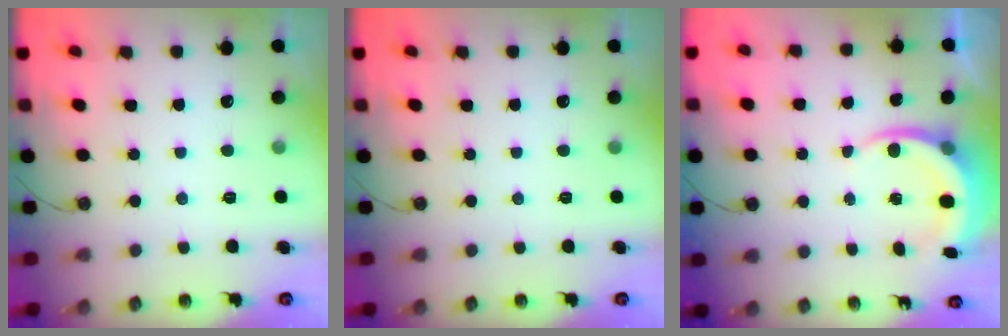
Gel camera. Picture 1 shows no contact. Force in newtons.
{"total": 0.0}
{"total": 6.2, "press": 6.2, "slide": 0.7}